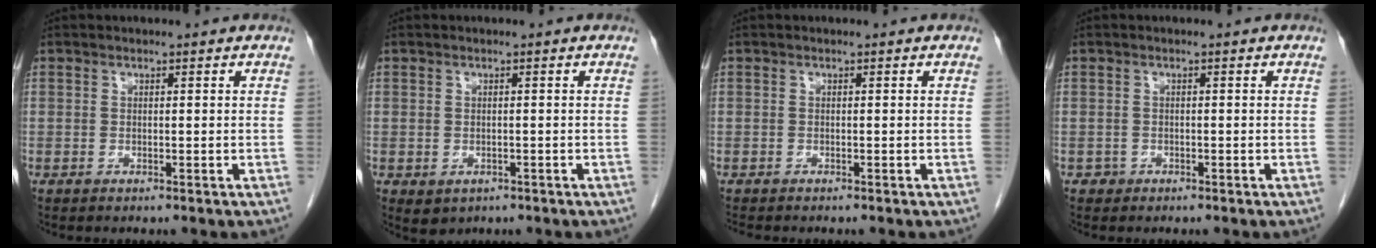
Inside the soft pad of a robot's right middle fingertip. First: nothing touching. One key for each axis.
{"total": 2.2, "fx": -0.9, "fy": 1.8, "fz": 1.0, "tx": -0.014, "ty": -0.001, "tz": -0.001}
{"total": 1.8, "fx": -1.6, "fy": 0.4, "fz": 0.7, "tx": -0.013, "ty": -0.004, "tz": -0.021}
{"total": 0.8, "fx": -0.4, "fy": 0.6, "fz": -0.1, "tx": -0.001, "ty": 0.004, "tz": -0.009}